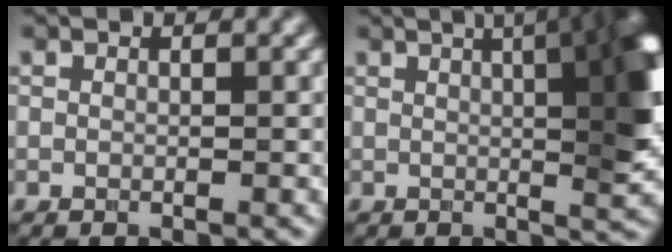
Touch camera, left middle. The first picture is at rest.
{"total": 12.7, "force": [2.4, 5.1, 11.4], "torque": [-0.072, 0.032, 0.013]}